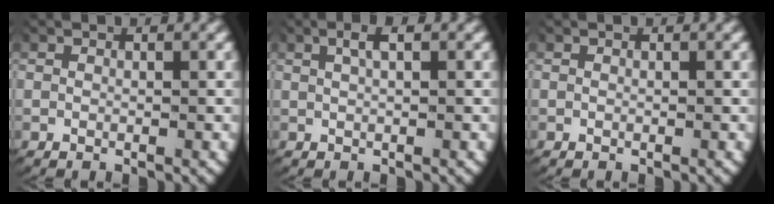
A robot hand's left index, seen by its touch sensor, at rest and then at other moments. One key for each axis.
{"total": 2.0, "fx": 1.0, "fy": 0.5, "fz": 1.6, "tx": -0.030, "ty": 0.006, "tz": 0.018}
{"total": 0.0}